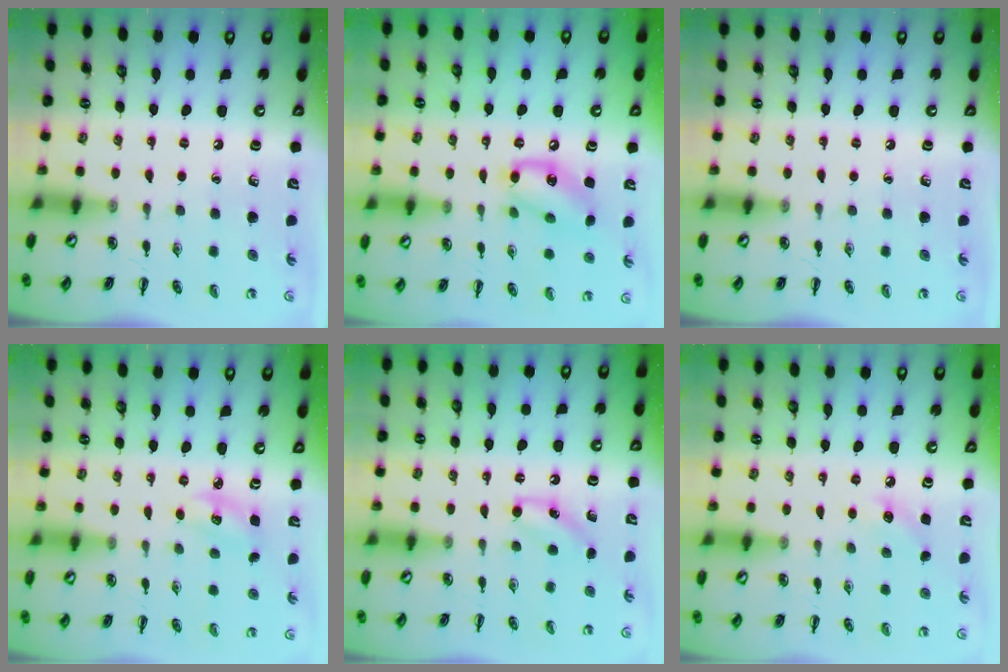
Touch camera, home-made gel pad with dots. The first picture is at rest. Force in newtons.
{"total": 12.7, "press": 12.5, "slide": 2.2}
{"total": 0.0}
{"total": 4.3, "press": 4.2, "slide": 1.0}
{"total": 5.9, "press": 5.7, "slide": 1.5}
{"total": 5.8, "press": 5.6, "slide": 1.4}